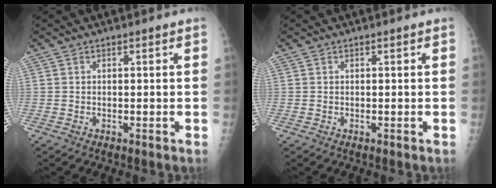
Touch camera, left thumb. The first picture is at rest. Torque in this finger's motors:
{"motor_torque": [-0.08, 0.08, -0.04, 0.03, 0.00]}